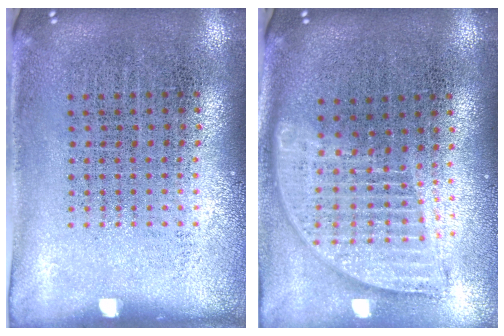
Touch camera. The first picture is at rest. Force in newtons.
{"total": 1.8, "press": 1.5, "slide": 1.0}